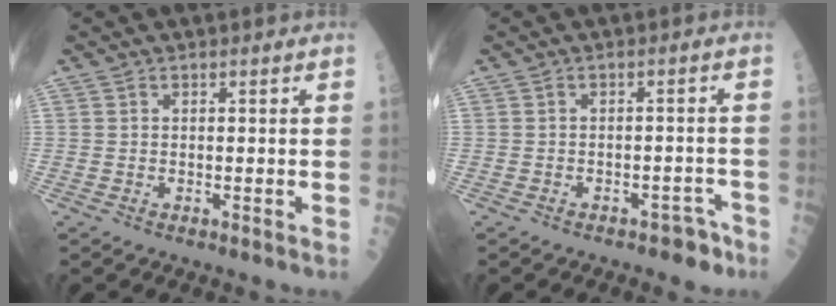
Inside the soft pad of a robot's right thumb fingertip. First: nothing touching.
{"total": 3.8, "force": [-2.7, 2.0, 1.8], "torque": [-0.005, 0.030, -0.029]}